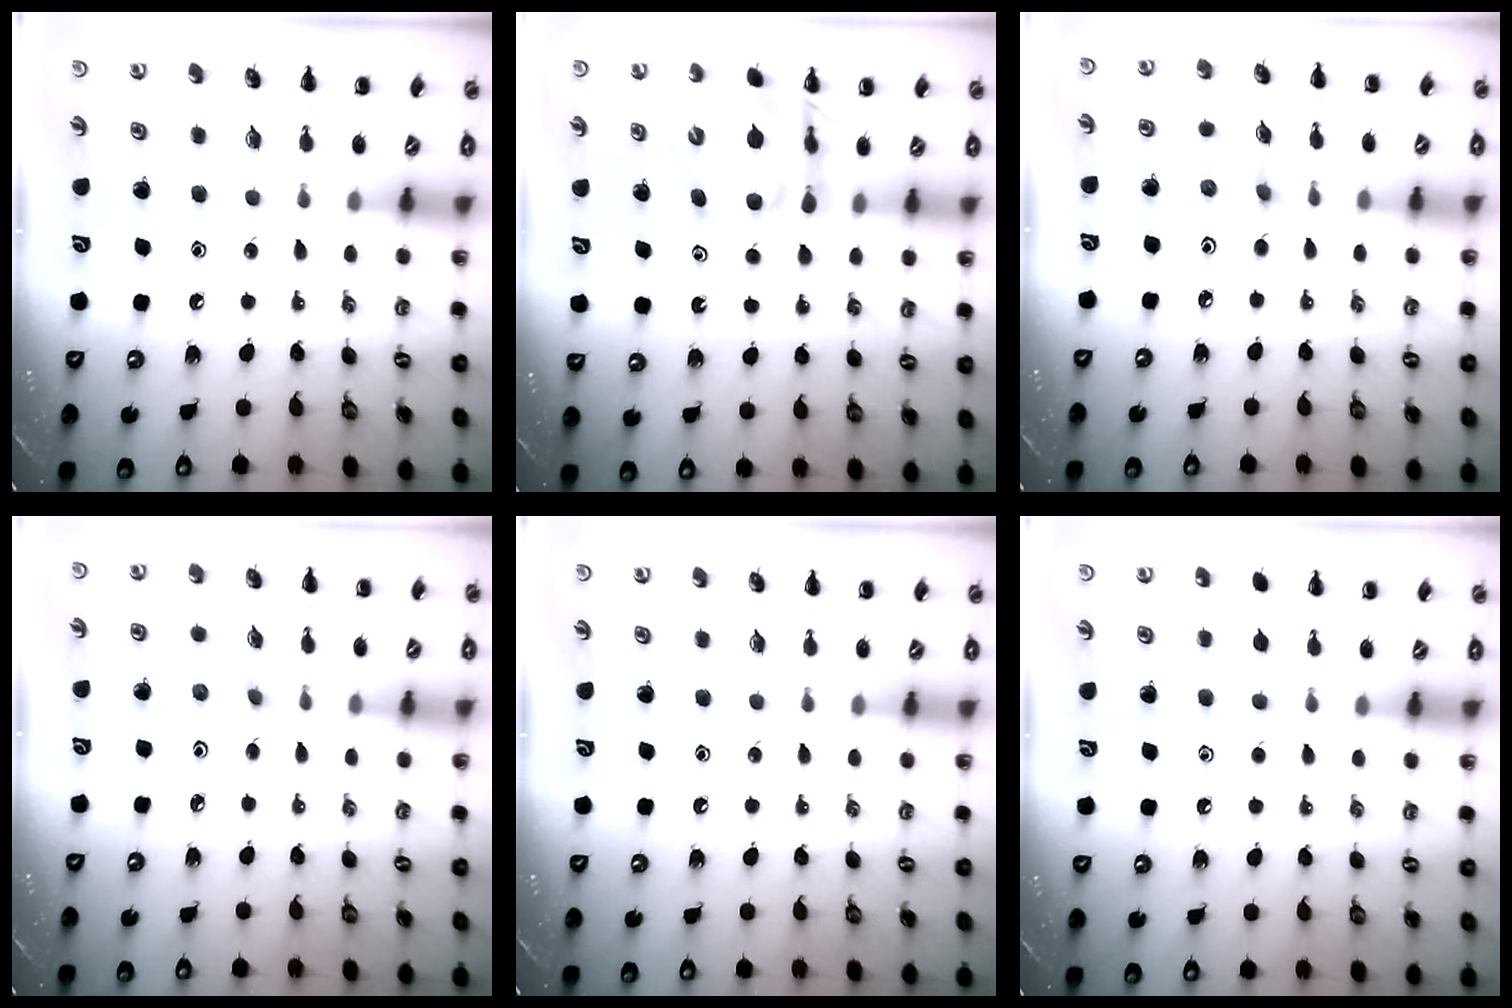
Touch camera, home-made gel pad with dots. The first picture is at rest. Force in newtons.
{"total": 12.1, "press": 11.6, "slide": 3.5}
{"total": 2.4, "press": 2.3, "slide": 0.8}
{"total": 2.0, "press": 1.9, "slide": 0.7}
{"total": 0.0}
{"total": 2.3, "press": 2.0, "slide": 1.1}